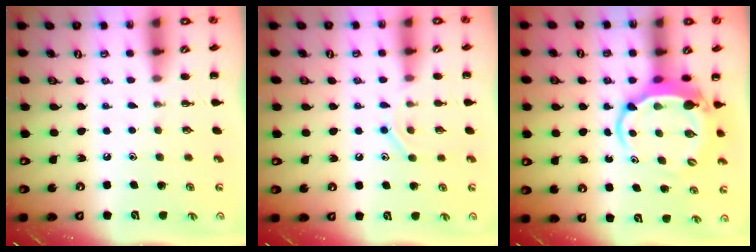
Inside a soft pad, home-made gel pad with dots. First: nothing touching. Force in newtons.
{"total": 7.8, "press": 7.8, "slide": 1.1}
{"total": 6.2, "press": 6.1, "slide": 1.1}